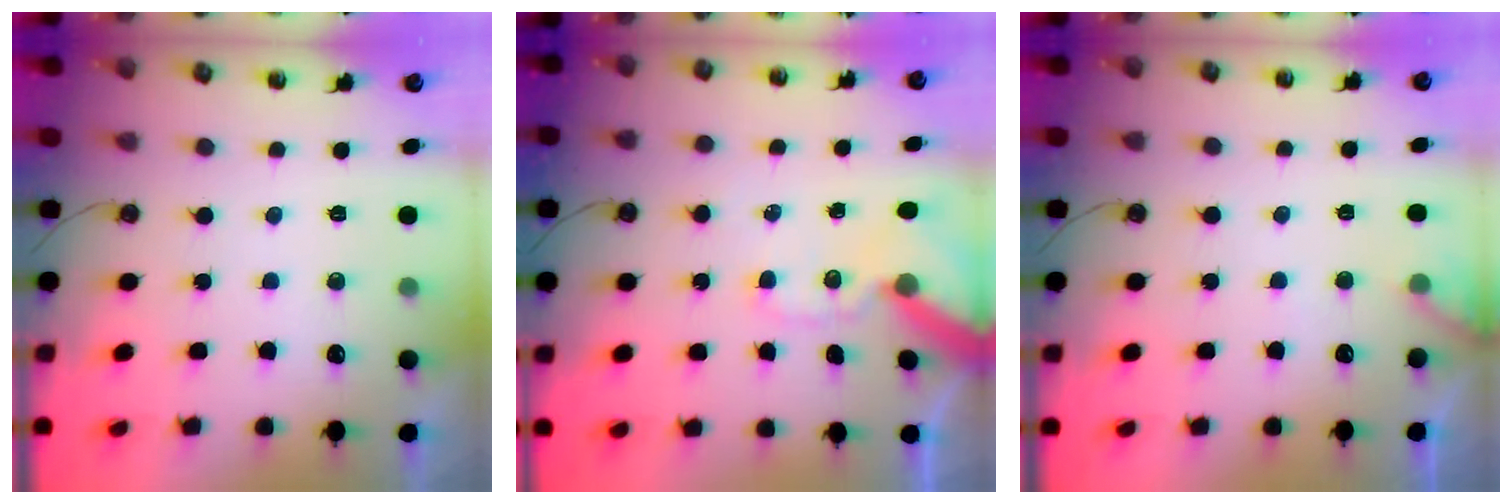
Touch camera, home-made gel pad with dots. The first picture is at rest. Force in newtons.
{"total": 13.4, "press": 13.3, "slide": 2.0}
{"total": 7.3, "press": 7.3, "slide": 0.4}